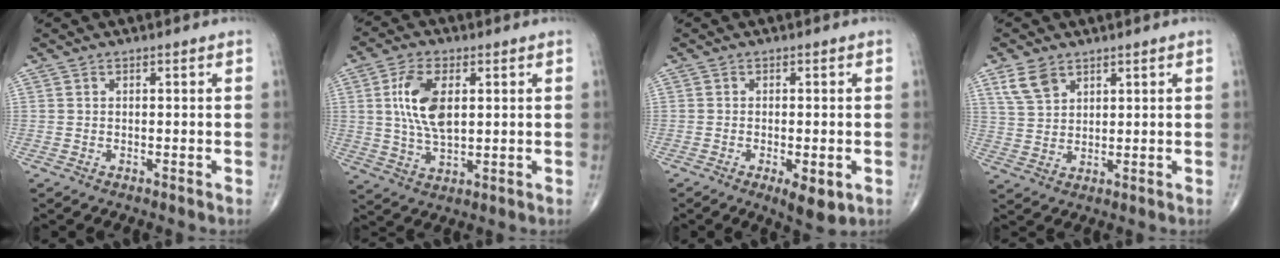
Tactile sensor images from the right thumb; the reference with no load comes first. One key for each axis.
{"total": 10.3, "fx": 2.1, "fy": 5.3, "fz": 8.6, "tx": -0.167, "ty": -0.006, "tz": 0.042}
{"total": 5.5, "fx": -1.9, "fy": 2.0, "fz": 4.7, "tx": -0.070, "ty": -0.008, "tz": -0.024}
{"total": 5.5, "fx": 3.4, "fy": 3.4, "fz": 2.7, "tx": -0.044, "ty": -0.012, "tz": 0.075}